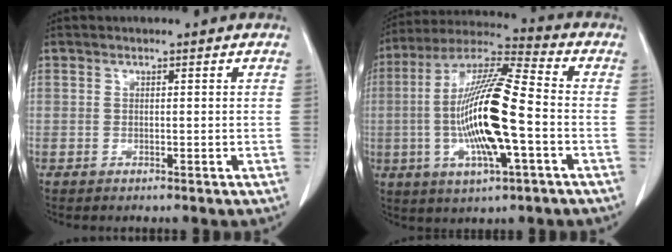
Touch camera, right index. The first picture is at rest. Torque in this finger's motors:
{"motor_torque": [2.14, 0.00, 0.53, 0.21]}